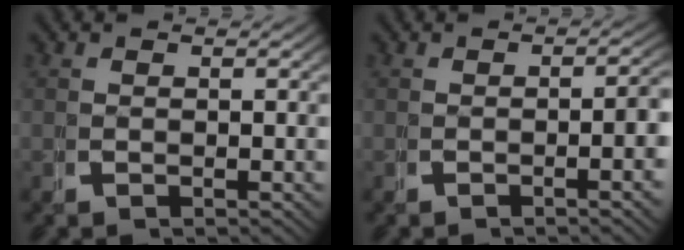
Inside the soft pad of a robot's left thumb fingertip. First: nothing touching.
{"total": 3.0, "force": [-0.6, 0.3, 2.9], "torque": [-0.043, 0.005, -0.009]}